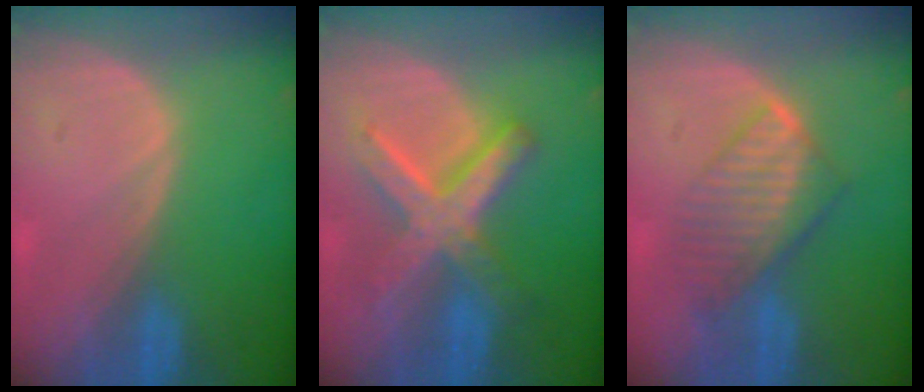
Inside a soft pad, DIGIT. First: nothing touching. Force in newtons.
{"total": 8.8, "press": 8.8, "slide": 0.7}
{"total": 7.2, "press": 6.6, "slide": 2.9}